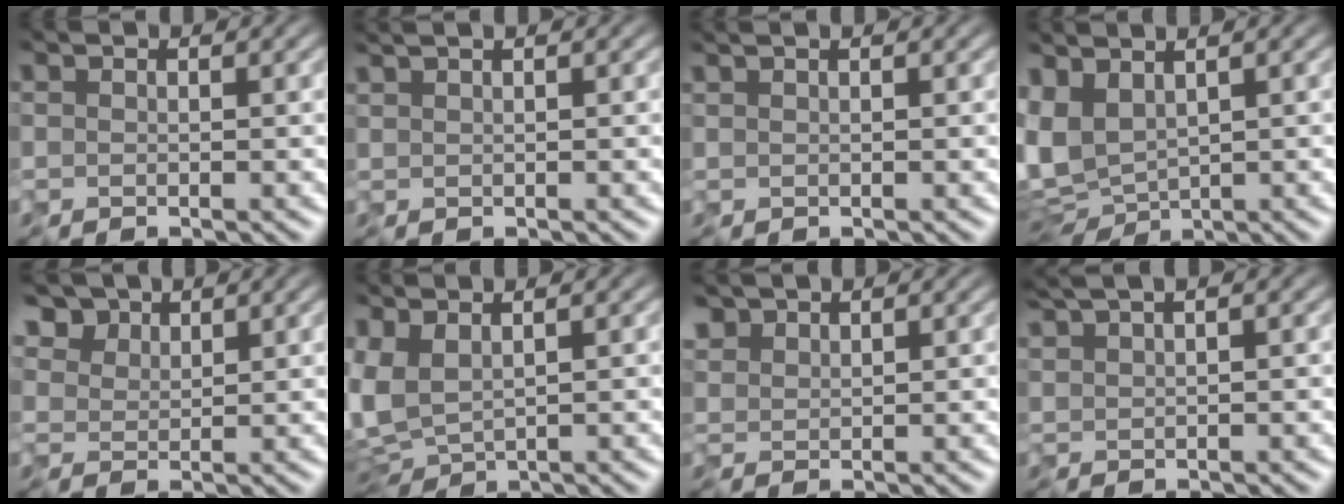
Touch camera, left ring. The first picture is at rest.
{"total": 2.3, "force": [1.4, 0.9, 1.6], "torque": [-0.017, 0.018, -0.001]}
{"total": 2.0, "force": [1.2, 0.8, 1.3], "torque": [-0.010, 0.015, -0.004]}
{"total": 6.7, "force": [0.7, 3.9, 5.5], "torque": [-0.131, -0.003, 0.021]}
{"total": 4.3, "force": [3.0, 2.5, 1.7], "torque": [-0.056, -0.012, 0.060]}
{"total": 3.6, "force": [0.5, 1.7, 3.1], "torque": [-0.075, 0.008, 0.005]}
{"total": 2.7, "force": [2.1, 1.2, 1.1], "torque": [-0.032, 0.006, 0.038]}
{"total": 3.9, "force": [2.7, 1.2, 2.6], "torque": [-0.065, 0.020, 0.038]}